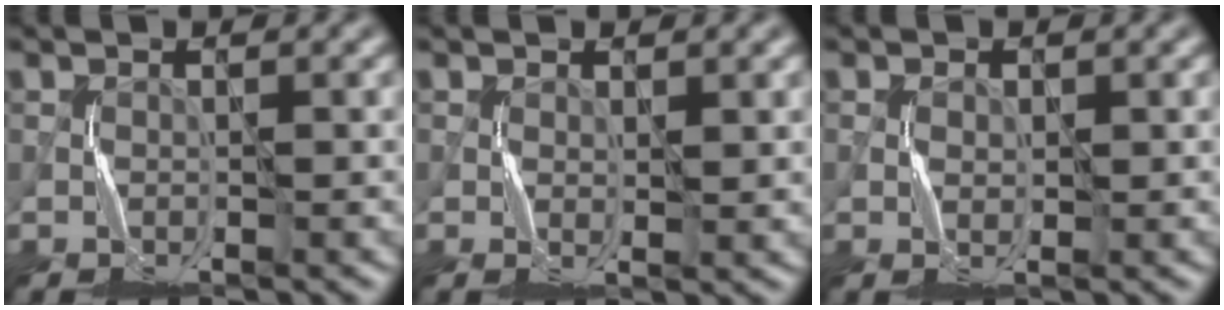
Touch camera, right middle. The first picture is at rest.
{"total": 0.9, "force": [0.5, 0.2, 0.7], "torque": [-0.017, -0.001, 0.012]}
{"total": 0.7, "force": [0.1, 0.4, 0.6], "torque": [-0.014, 0.001, 0.002]}